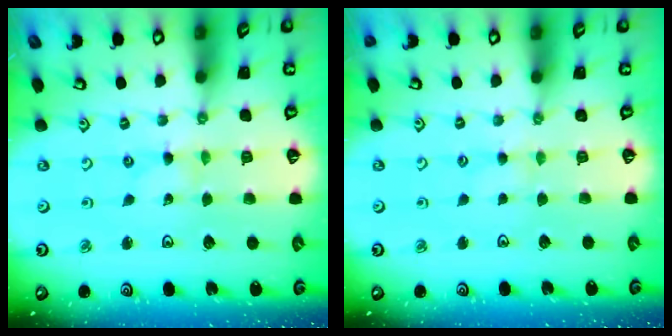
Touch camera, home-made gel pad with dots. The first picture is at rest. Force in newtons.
{"total": 2.4, "press": 2.3, "slide": 0.3}